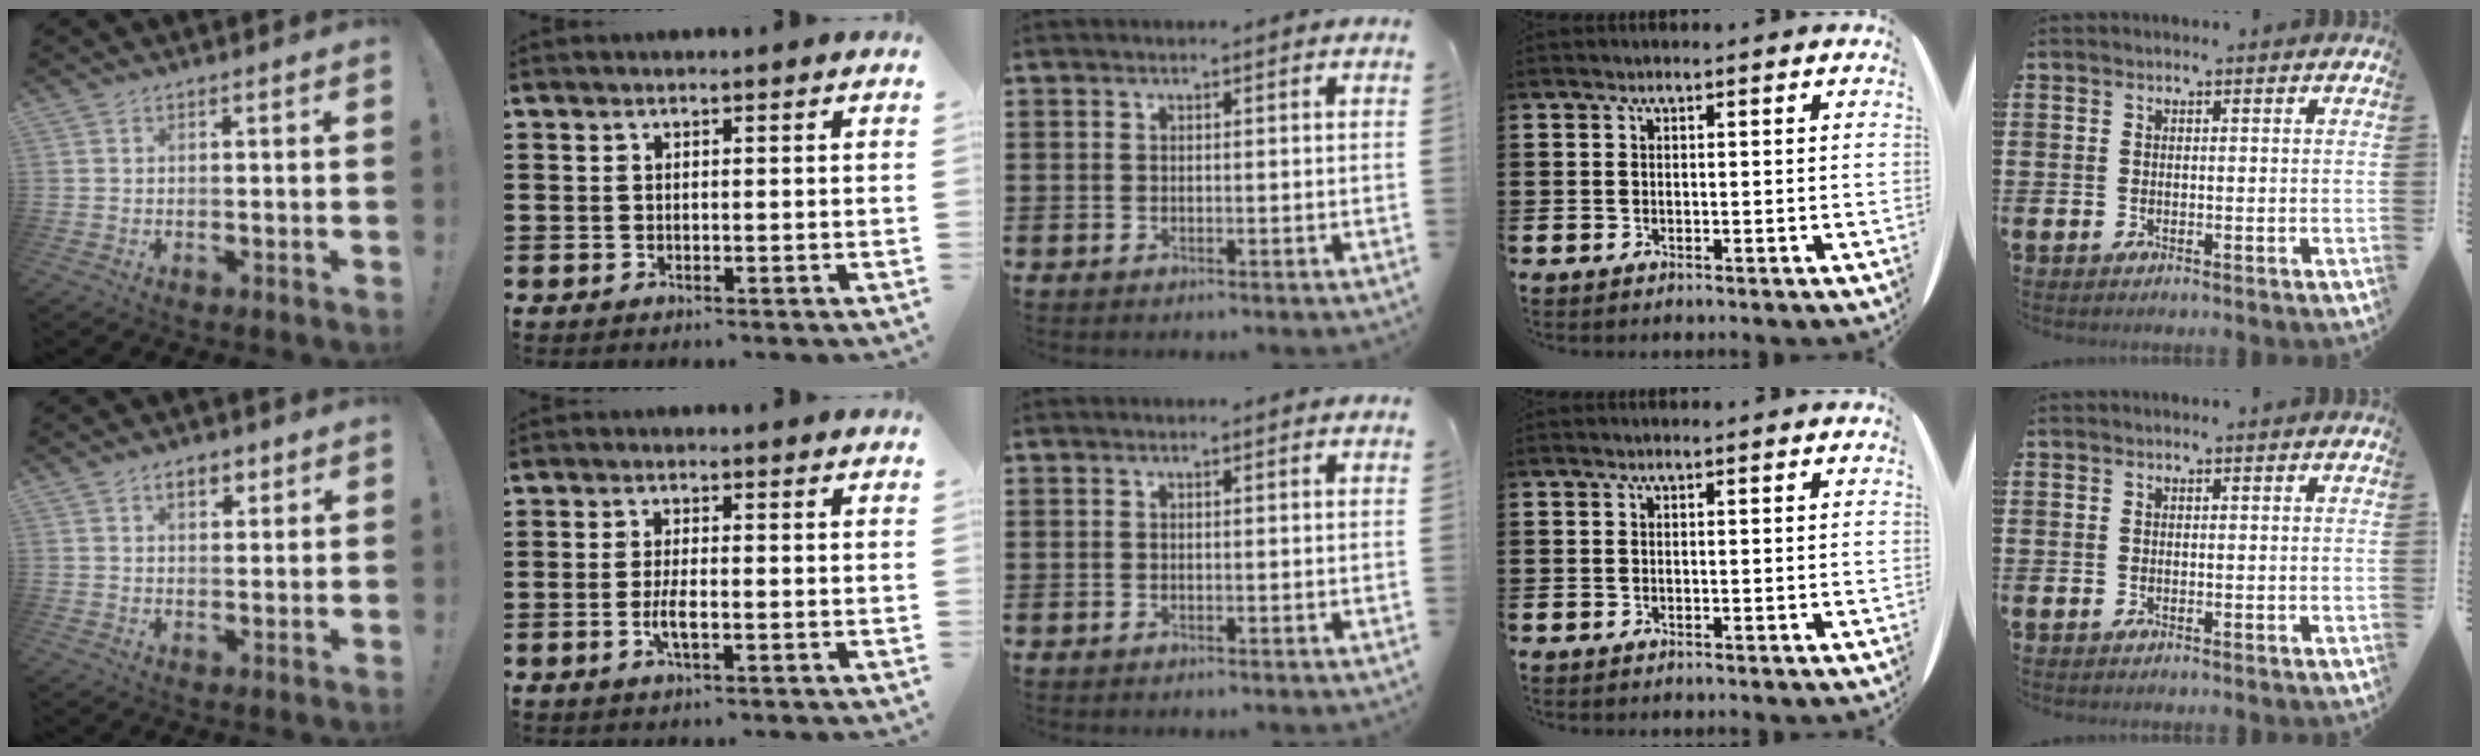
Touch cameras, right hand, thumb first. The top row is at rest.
{"thumb": {"total": 4.5, "force": [2.4, 2.7, 2.8], "torque": [-0.039, -0.001, 0.040]}, "index": {"total": 3.3, "force": [-1.0, 0.8, 3.0], "torque": [-0.065, -0.007, -0.023]}}